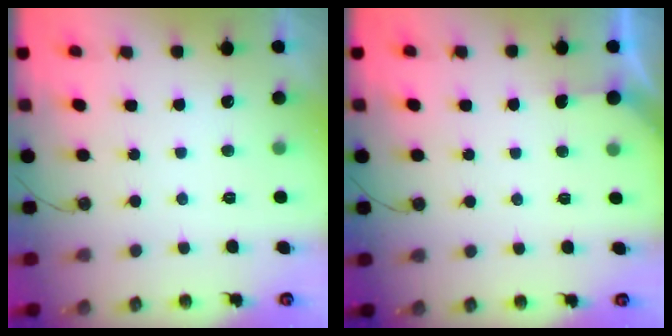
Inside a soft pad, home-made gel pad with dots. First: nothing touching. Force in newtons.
{"total": 3.0, "press": 3.0, "slide": 0.3}